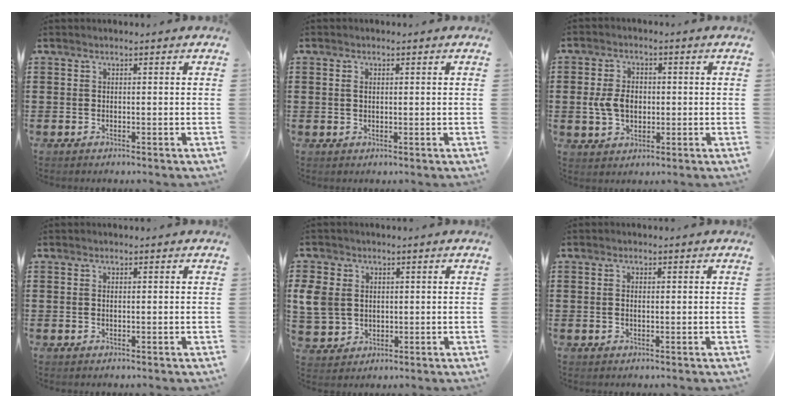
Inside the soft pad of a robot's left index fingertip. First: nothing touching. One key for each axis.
{"total": 1.3, "fx": 0.3, "fy": 0.7, "fz": 1.0, "tx": -0.022, "ty": 0.006, "tz": 0.005}
{"total": 5.2, "fx": -0.2, "fy": 3.7, "fz": 3.7, "tx": -0.090, "ty": 0.006, "tz": -0.009}
{"total": 0.0}
{"total": 5.3, "fx": 0.8, "fy": 4.7, "fz": 2.5, "tx": -0.091, "ty": 0.004, "tz": 0.008}
{"total": 1.1, "fx": 0.0, "fy": 0.5, "fz": 1.0, "tx": -0.020, "ty": 0.003, "tz": 0.000}